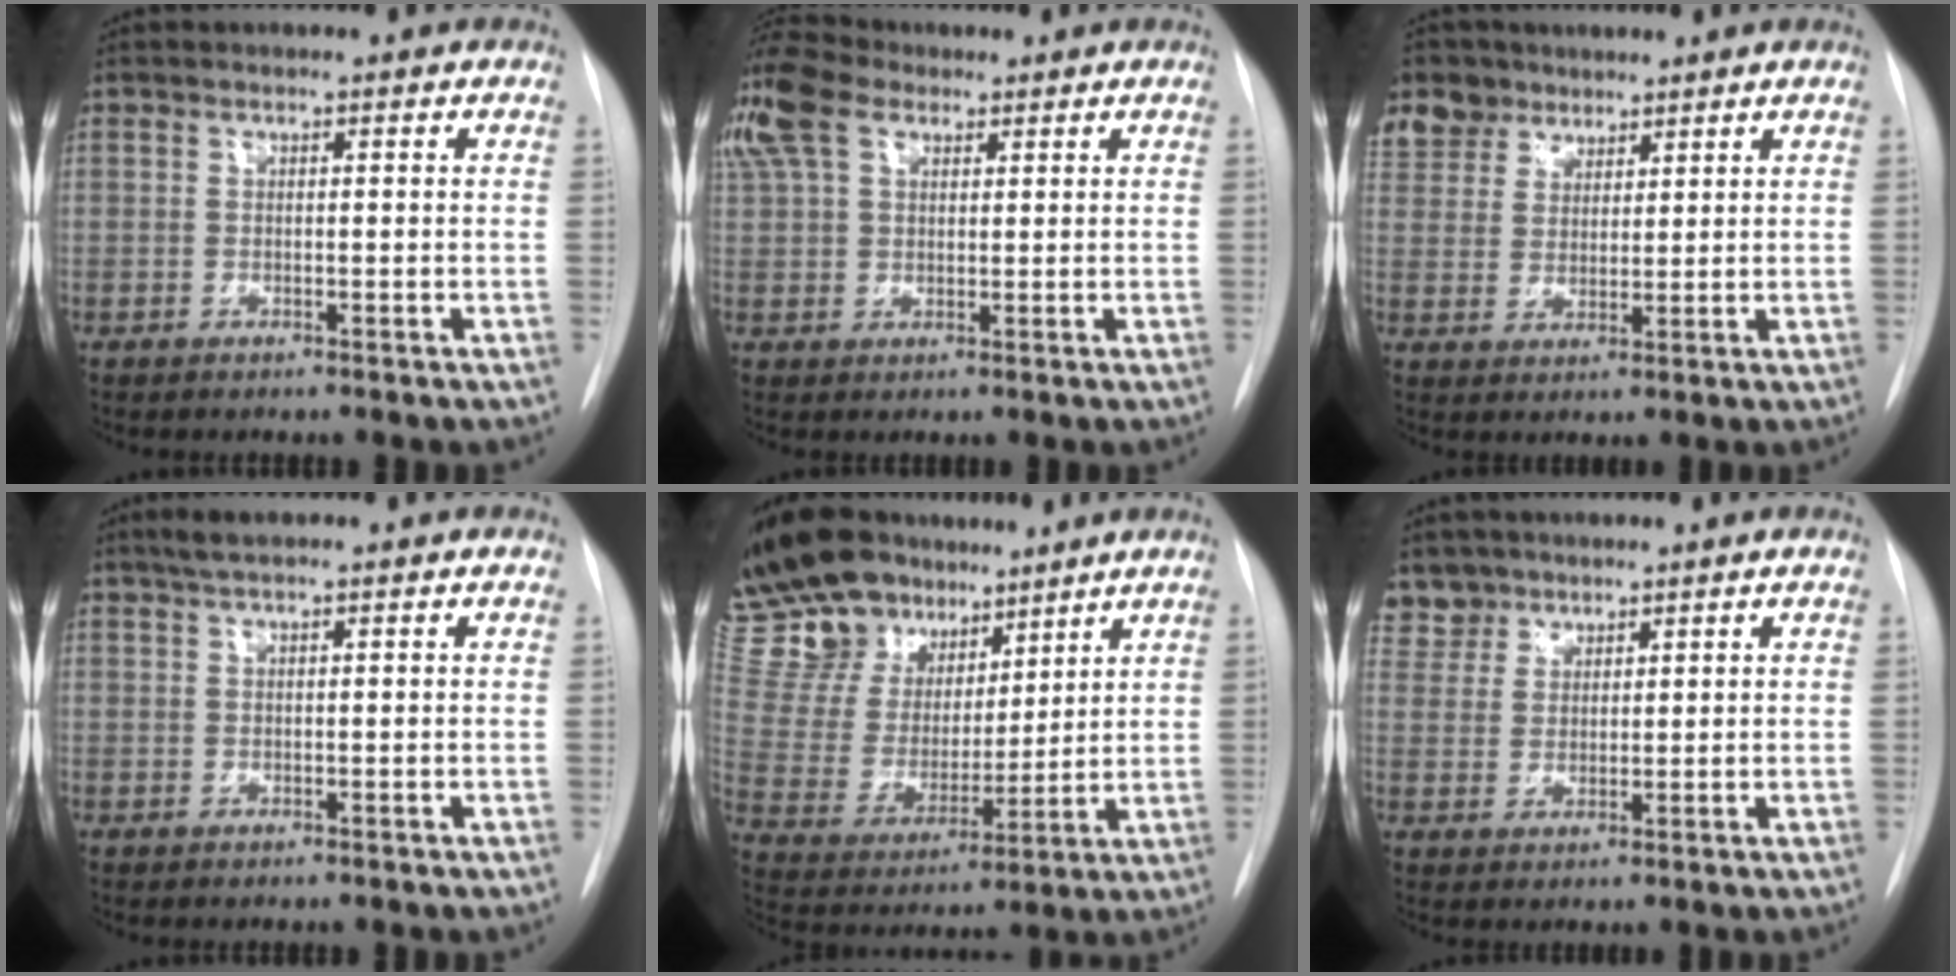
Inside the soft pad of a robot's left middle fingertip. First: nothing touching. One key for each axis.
{"total": 10.9, "fx": 6.7, "fy": 6.3, "fz": 5.8, "tx": -0.162, "ty": 0.041, "tz": 0.132}
{"total": 7.8, "fx": 5.8, "fy": 5.1, "fz": 0.4, "tx": -0.011, "ty": 0.013, "tz": 0.120}
{"total": 2.3, "fx": 1.7, "fy": 0.2, "fz": 1.5, "tx": -0.033, "ty": 0.010, "tz": 0.032}
{"total": 16.5, "fx": 13.1, "fy": 8.2, "fz": 5.8, "tx": -0.104, "ty": 0.031, "tz": 0.242}
{"total": 4.2, "fx": 3.5, "fy": 2.3, "fz": -0.5, "tx": 0.021, "ty": 0.004, "tz": 0.067}